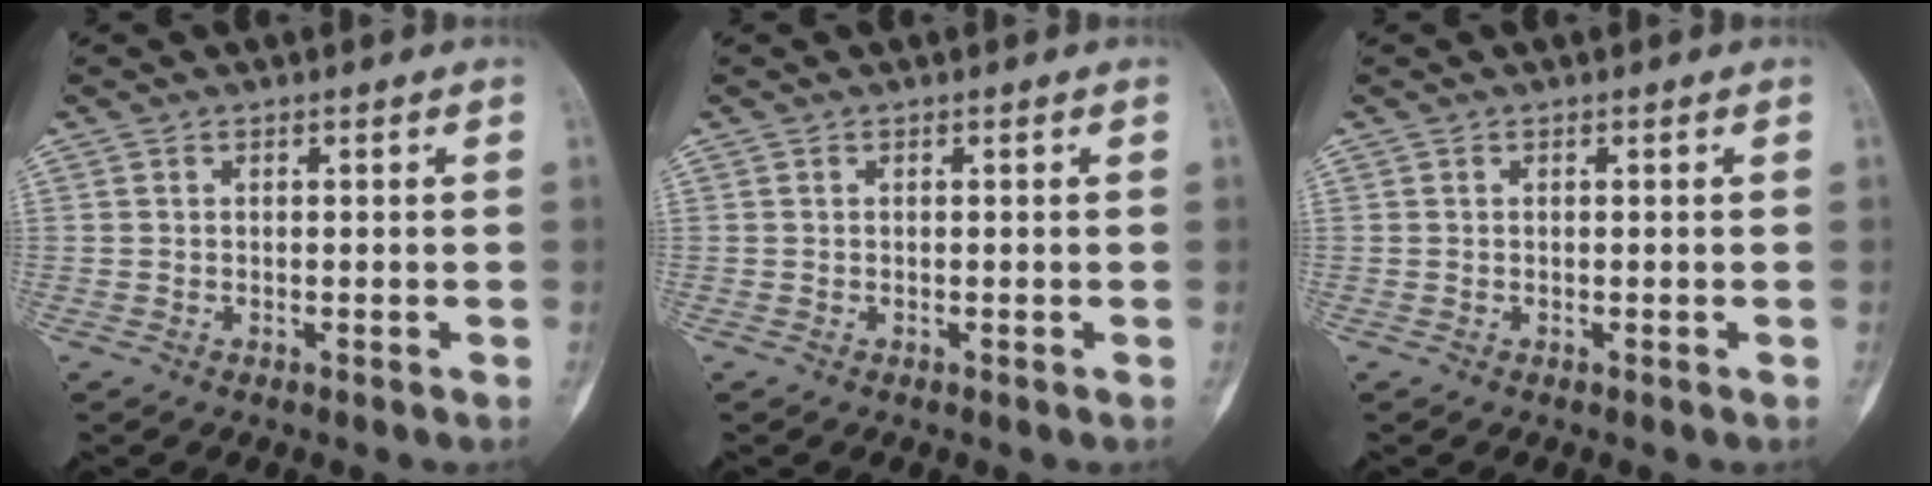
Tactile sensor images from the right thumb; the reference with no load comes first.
{"total": 0.0}
{"total": 0.0}